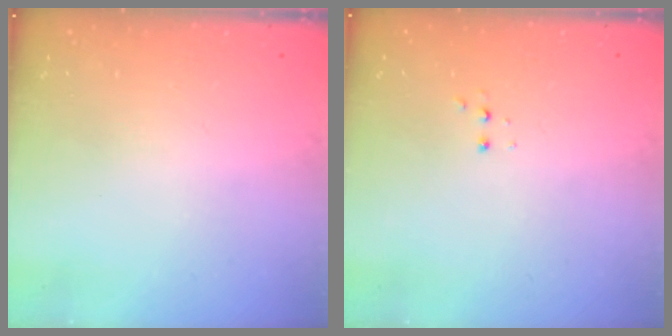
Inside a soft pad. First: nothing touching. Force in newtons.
{"total": 2.8, "press": 2.7, "slide": 0.5}